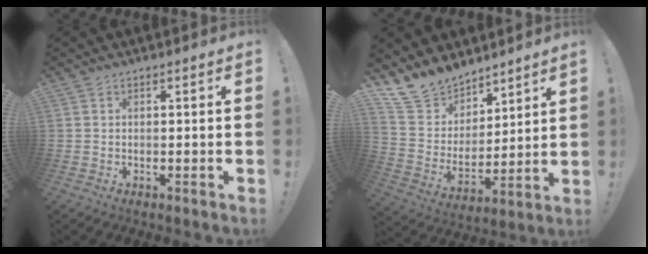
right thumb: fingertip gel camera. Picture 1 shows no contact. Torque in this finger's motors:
{"motor_torque": [0.41, 0.46, -0.01, 0.33, 0.01]}